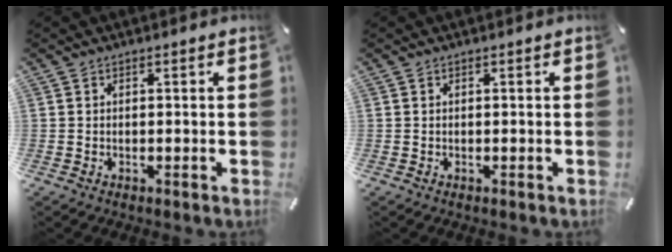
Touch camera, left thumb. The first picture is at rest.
{"total": 0.0}